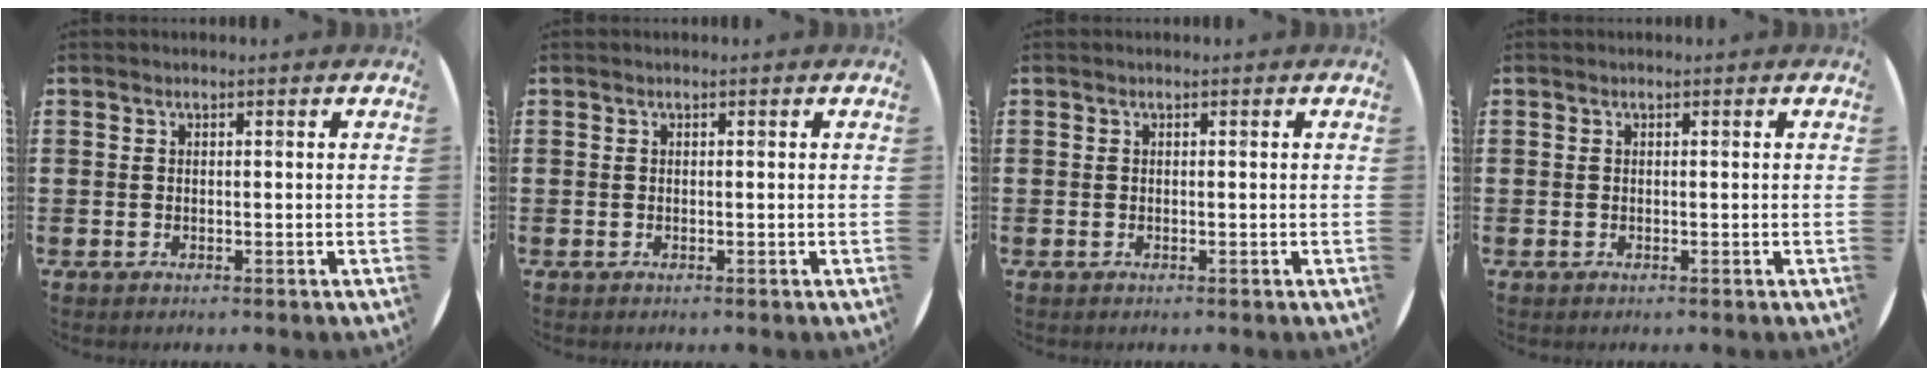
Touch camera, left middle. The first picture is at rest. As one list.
[{"total": 0.0}, {"total": 0.0}, {"total": 0.0}]